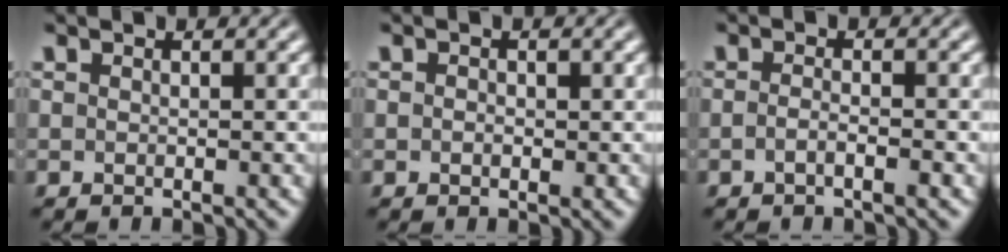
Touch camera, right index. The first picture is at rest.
{"total": 0.6, "force": [-0.2, 0.2, 0.5], "torque": [-0.011, -0.007, 0.001]}
{"total": 1.4, "force": [-1.0, -0.4, 0.9], "torque": [-0.017, -0.005, -0.019]}